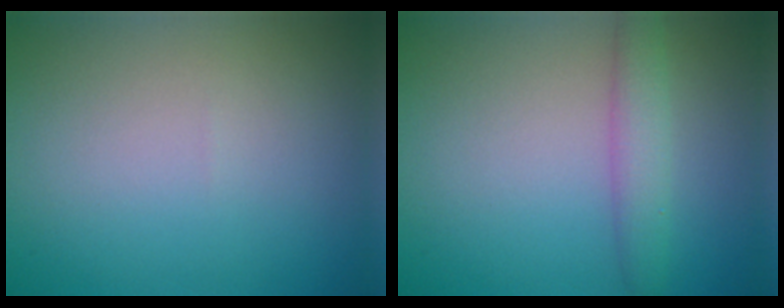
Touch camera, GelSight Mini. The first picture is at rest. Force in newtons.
{"total": 2.7, "press": 2.7, "slide": 0.2}